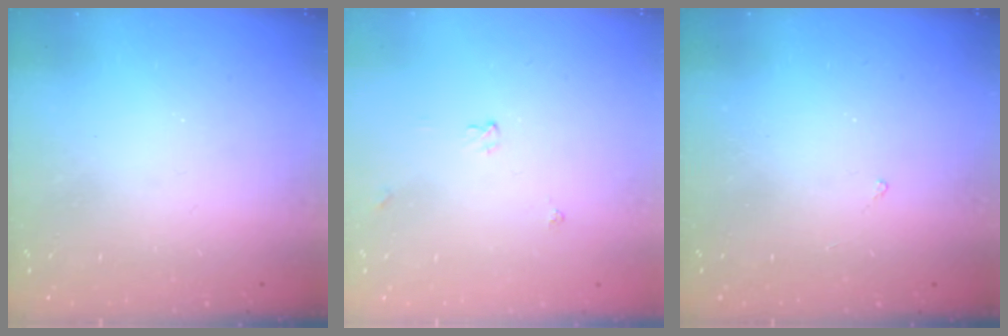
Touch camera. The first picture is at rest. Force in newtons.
{"total": 3.6, "press": 3.5, "slide": 0.5}
{"total": 2.0, "press": 1.9, "slide": 0.3}